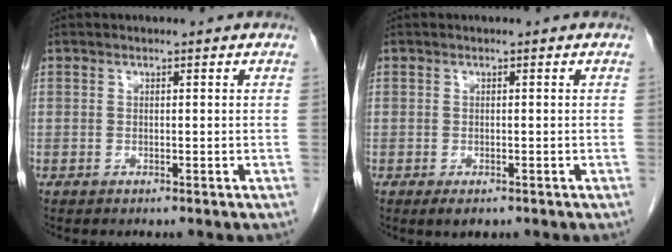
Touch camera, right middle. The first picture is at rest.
{"total": 2.0, "force": [-1.2, 0.9, 1.3], "torque": [-0.016, -0.001, -0.011]}